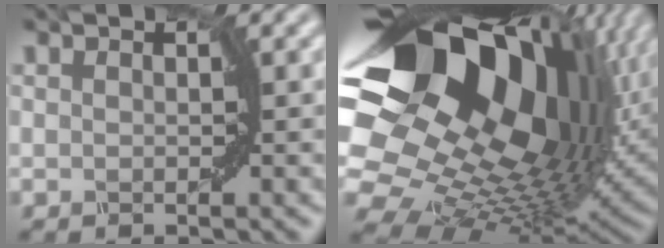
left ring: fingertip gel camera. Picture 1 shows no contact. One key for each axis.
{"total": 20.7, "fx": 7.2, "fy": 12.7, "fz": 14.6, "tx": -0.293, "ty": 0.018, "tz": 0.135}